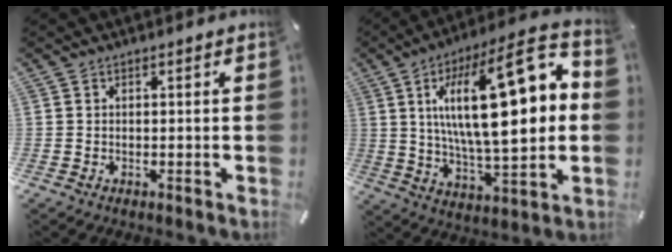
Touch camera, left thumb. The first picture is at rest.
{"total": 27.1, "force": [5.6, 10.7, 24.3], "torque": [-0.399, -0.032, 0.085]}